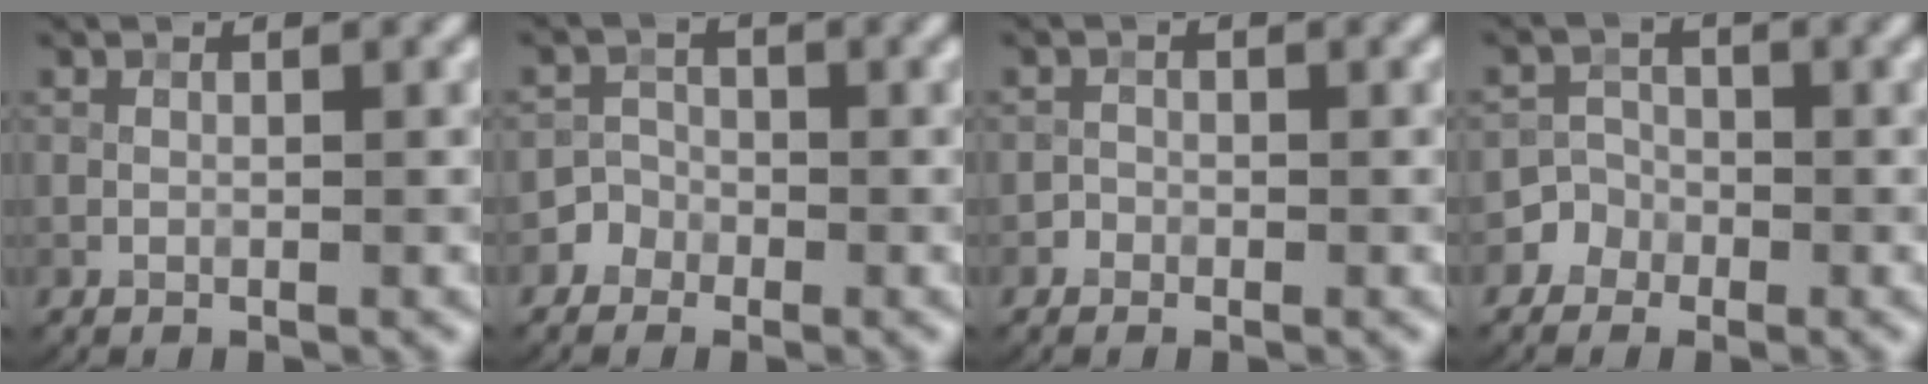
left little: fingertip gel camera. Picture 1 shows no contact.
{"total": 2.6, "force": [-1.5, 2.1, -0.4], "torque": [0.044, 0.007, -0.034]}
{"total": 0.9, "force": [-0.6, 0.6, -0.1], "torque": [0.009, 0.009, -0.013]}
{"total": 3.5, "force": [-1.8, 2.9, -0.4], "torque": [0.048, 0.005, -0.044]}